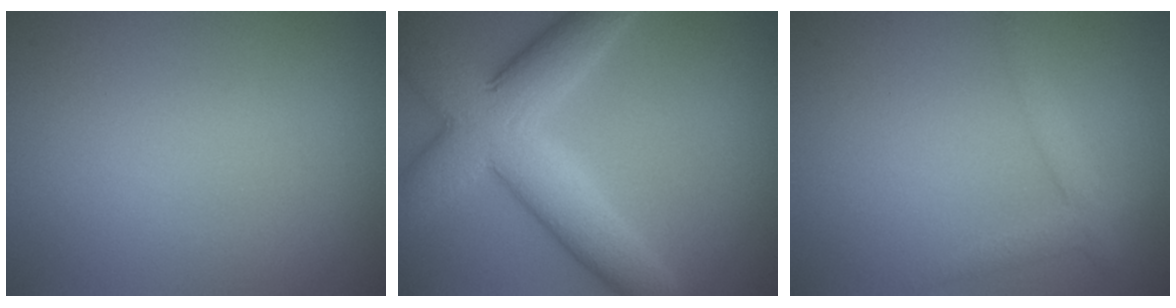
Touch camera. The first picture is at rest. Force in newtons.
{"total": 8.4, "press": 8.4, "slide": 0.4}
{"total": 1.8, "press": 1.8, "slide": 0.2}